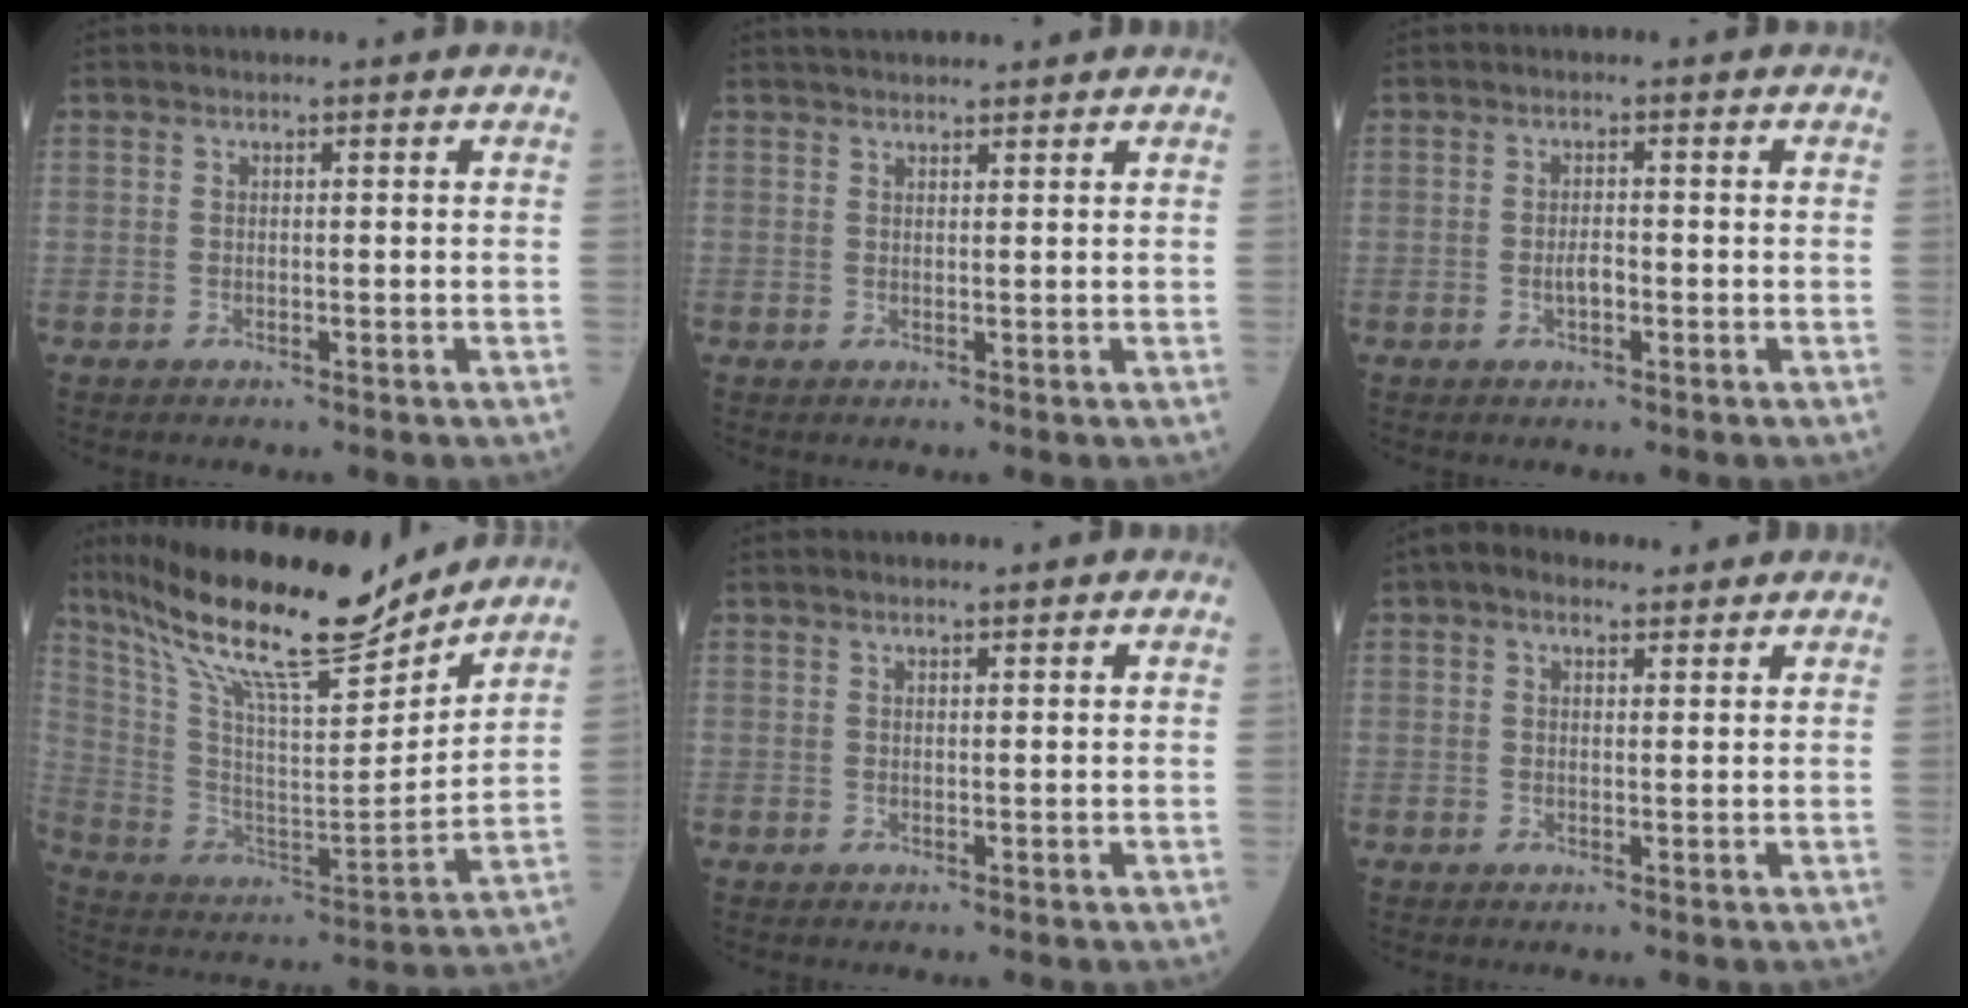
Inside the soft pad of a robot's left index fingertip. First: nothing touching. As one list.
[{"total": 5.6, "force": [5.1, 0.7, 2.1], "torque": [-0.027, 0.036, 0.075]}, {"total": 1.8, "force": [-0.6, 0.7, 1.6], "torque": [-0.029, 0.003, -0.010]}, {"total": 22.8, "force": [18.9, 3.2, 12.4], "torque": [-0.238, -0.003, 0.323]}, {"total": 1.5, "force": [1.3, 0.1, 0.6], "torque": [-0.011, 0.010, 0.023]}, {"total": 3.7, "force": [2.6, 2.0, 1.8], "torque": [-0.041, 0.028, 0.043]}]